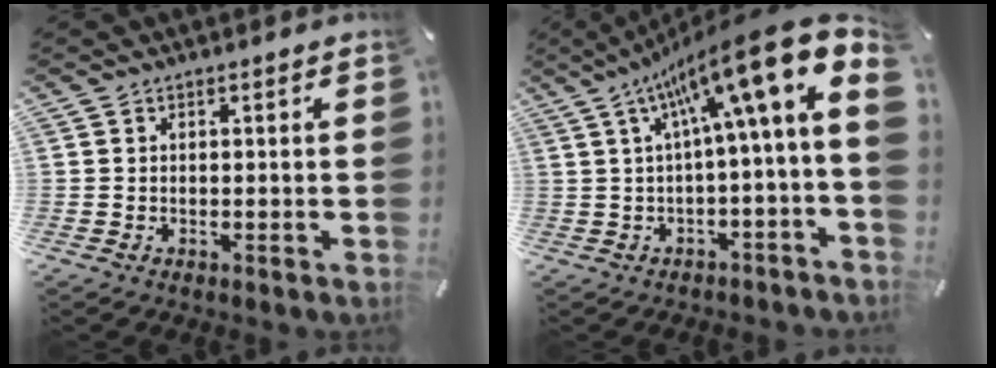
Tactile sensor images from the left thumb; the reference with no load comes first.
{"total": 17.3, "force": [7.7, 2.2, 15.3], "torque": [-0.238, -0.071, 0.117]}